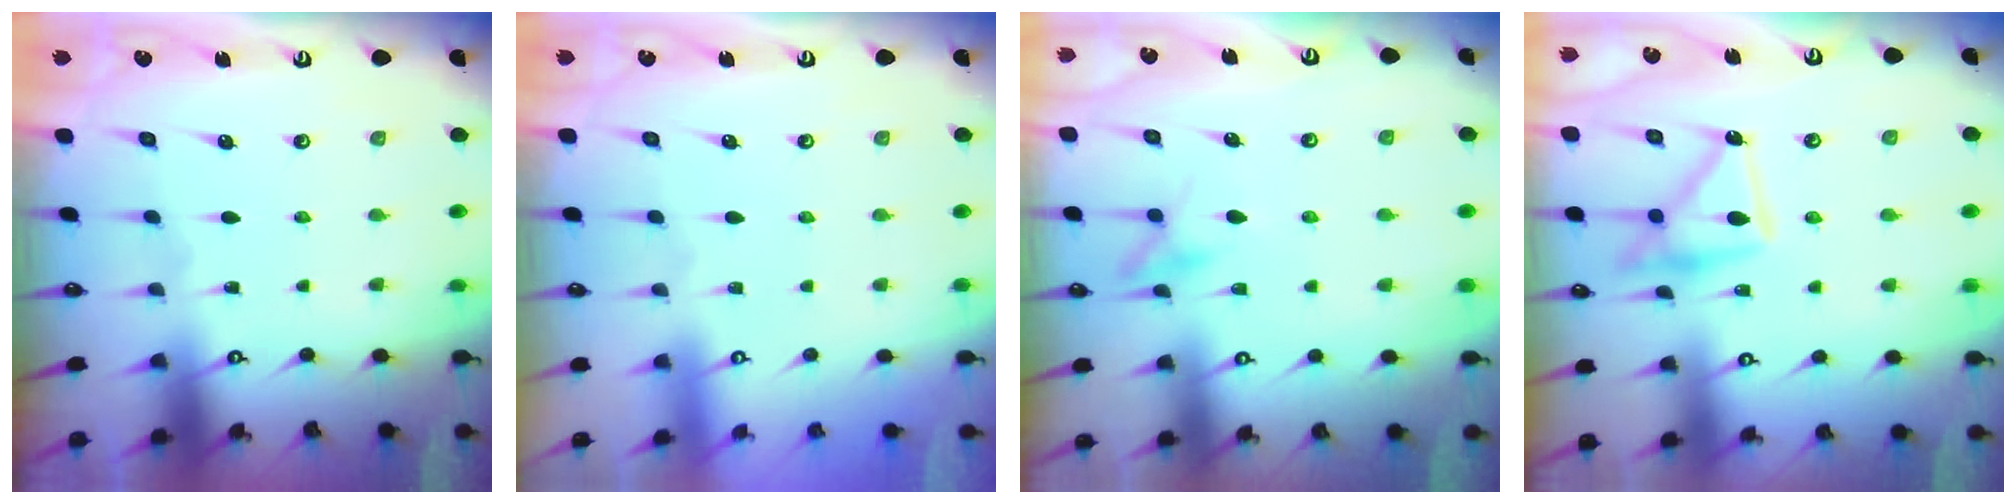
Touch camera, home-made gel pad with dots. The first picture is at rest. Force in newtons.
{"total": 3.9, "press": 3.9, "slide": 0.1}
{"total": 11.5, "press": 11.5, "slide": 1.1}
{"total": 15.8, "press": 15.8, "slide": 0.9}